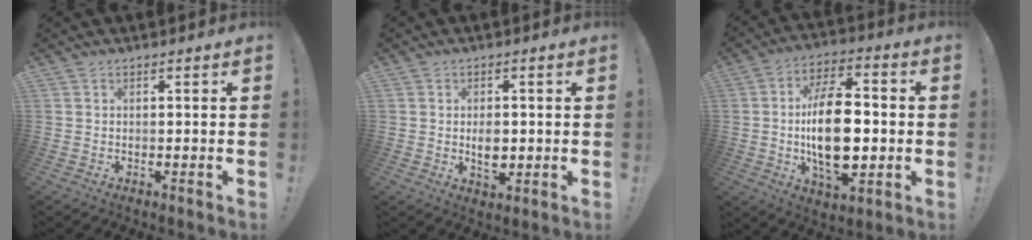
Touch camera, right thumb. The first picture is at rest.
{"total": 5.2, "force": [-0.2, 4.1, 3.1], "torque": [-0.020, -0.005, -0.005]}
{"total": 19.9, "force": [-1.4, 10.9, 16.6], "torque": [-0.300, 0.000, -0.026]}